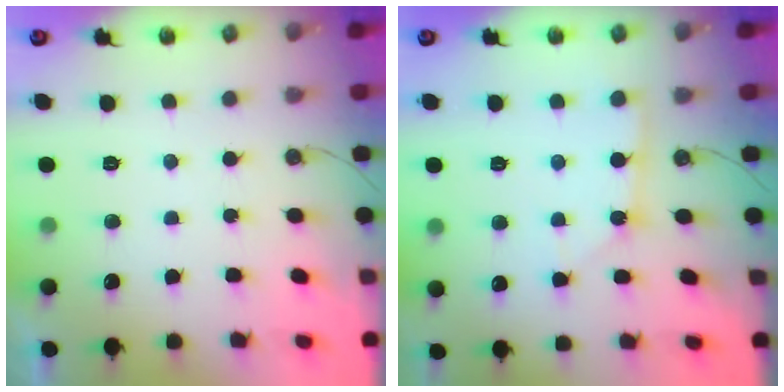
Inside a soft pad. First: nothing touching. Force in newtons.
{"total": 2.3, "press": 2.3, "slide": 0.2}